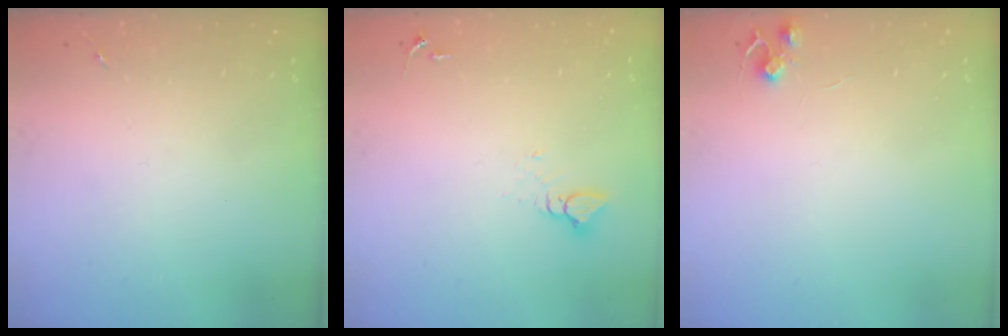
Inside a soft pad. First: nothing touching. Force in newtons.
{"total": 3.6, "press": 3.6, "slide": 0.2}
{"total": 5.5, "press": 5.5, "slide": 0.6}